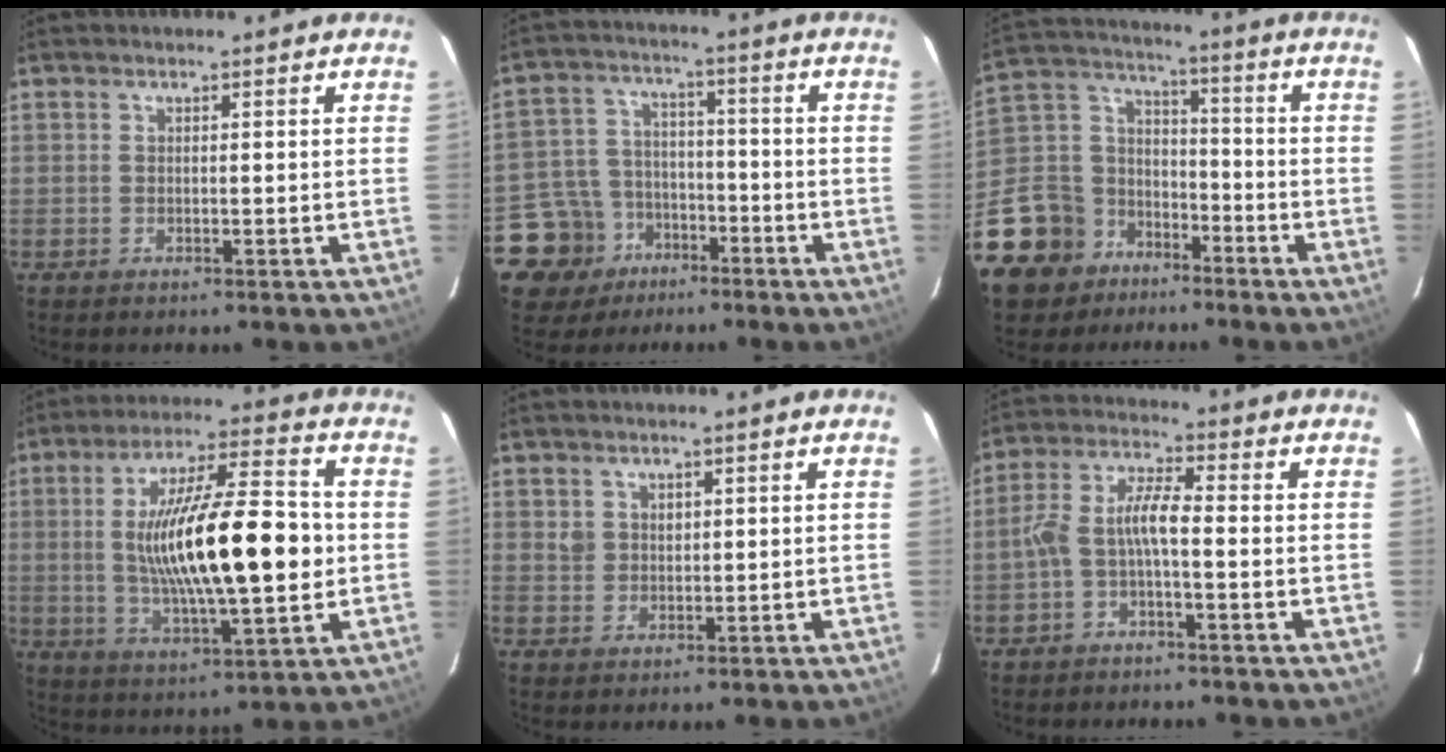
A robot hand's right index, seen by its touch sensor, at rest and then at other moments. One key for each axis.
{"total": 10.7, "fx": -5.9, "fy": 8.8, "fz": 1.5, "tx": -0.062, "ty": 0.032, "tz": -0.087}
{"total": 16.5, "fx": -11.5, "fy": 11.4, "fz": 3.2, "tx": -0.116, "ty": 0.050, "tz": -0.195}
{"total": 20.8, "fx": -0.2, "fy": 5.1, "fz": 20.1, "tx": -0.350, "ty": 0.006, "tz": 0.004}
{"total": 2.6, "fx": 1.3, "fy": 2.2, "fz": 0.6, "tx": -0.003, "ty": 0.007, "tz": 0.025}
{"total": 5.8, "fx": -1.9, "fy": 1.5, "fz": 5.3, "tx": -0.119, "ty": 0.018, "tz": -0.036}